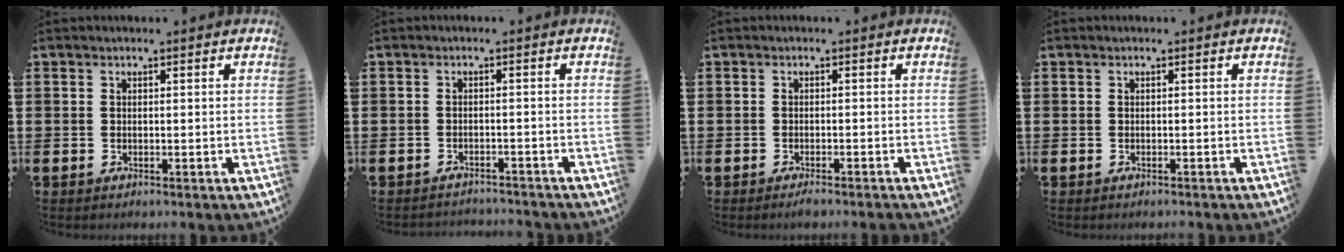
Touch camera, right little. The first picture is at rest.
{"total": 1.5, "force": [-1.5, 0.0, -0.1], "torque": [-0.002, 0.004, -0.032]}
{"total": 0.9, "force": [-0.8, -0.1, 0.5], "torque": [-0.008, -0.002, -0.015]}
{"total": 0.0}